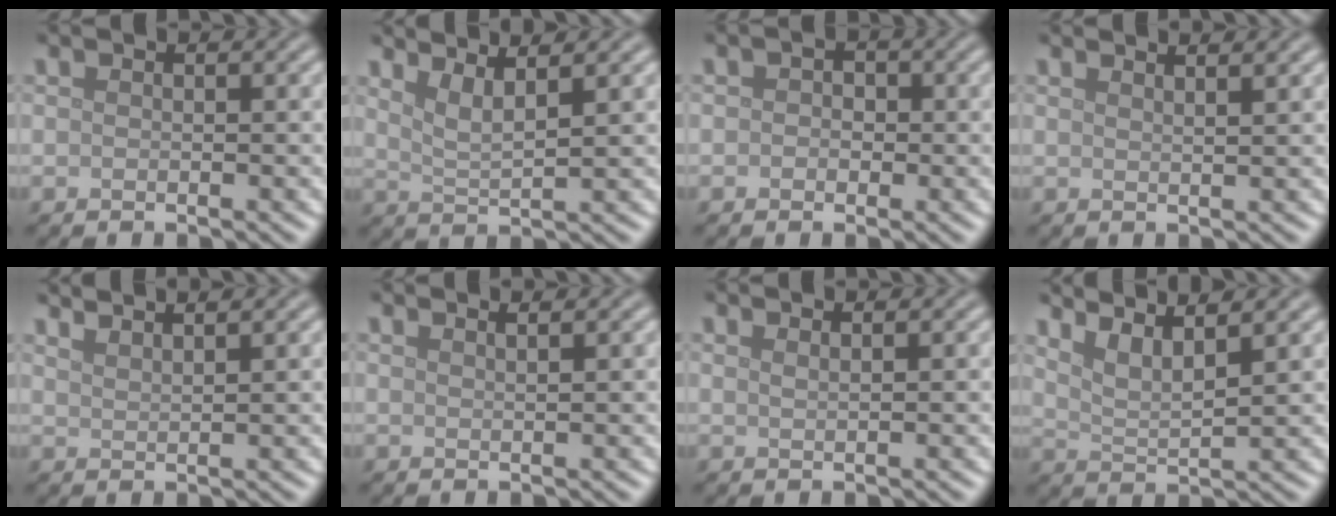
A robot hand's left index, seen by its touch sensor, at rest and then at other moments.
{"total": 2.9, "force": [2.0, 0.6, 2.0], "torque": [-0.029, -0.002, 0.040]}
{"total": 1.5, "force": [0.1, 1.3, 0.8], "torque": [-0.003, 0.002, -0.011]}
{"total": 3.1, "force": [2.4, 1.1, 1.6], "torque": [0.009, 0.017, 0.001]}
{"total": 3.3, "force": [2.8, 0.9, 1.5], "torque": [0.001, 0.013, 0.020]}
{"total": 1.9, "force": [1.3, 0.7, 1.1], "torque": [0.004, 0.004, -0.003]}
{"total": 0.9, "force": [0.7, 0.4, 0.6], "torque": [-0.003, -0.001, 0.007]}
{"total": 3.8, "force": [2.9, 0.8, 2.4], "torque": [-0.039, 0.004, 0.051]}